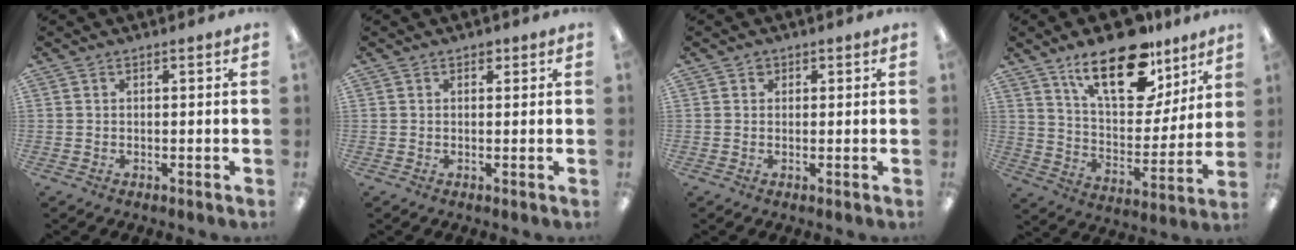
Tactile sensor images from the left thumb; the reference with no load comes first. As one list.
[{"total": 1.3, "force": [0.7, 0.9, 0.5], "torque": [-0.002, 0.000, 0.011]}, {"total": 1.2, "force": [0.4, 1.1, 0.3], "torque": [0.001, 0.001, 0.005]}, {"total": 21.8, "force": [14.1, 10.0, 13.3], "torque": [-0.209, -0.075, 0.241]}]